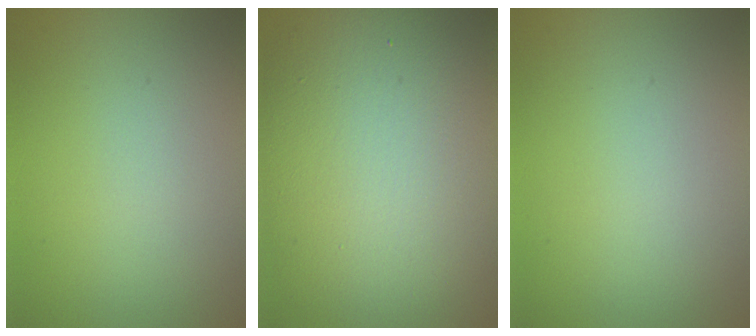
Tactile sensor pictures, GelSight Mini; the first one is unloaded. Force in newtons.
{"total": 15.2, "press": 15.2, "slide": 0.5}
{"total": 0.0}